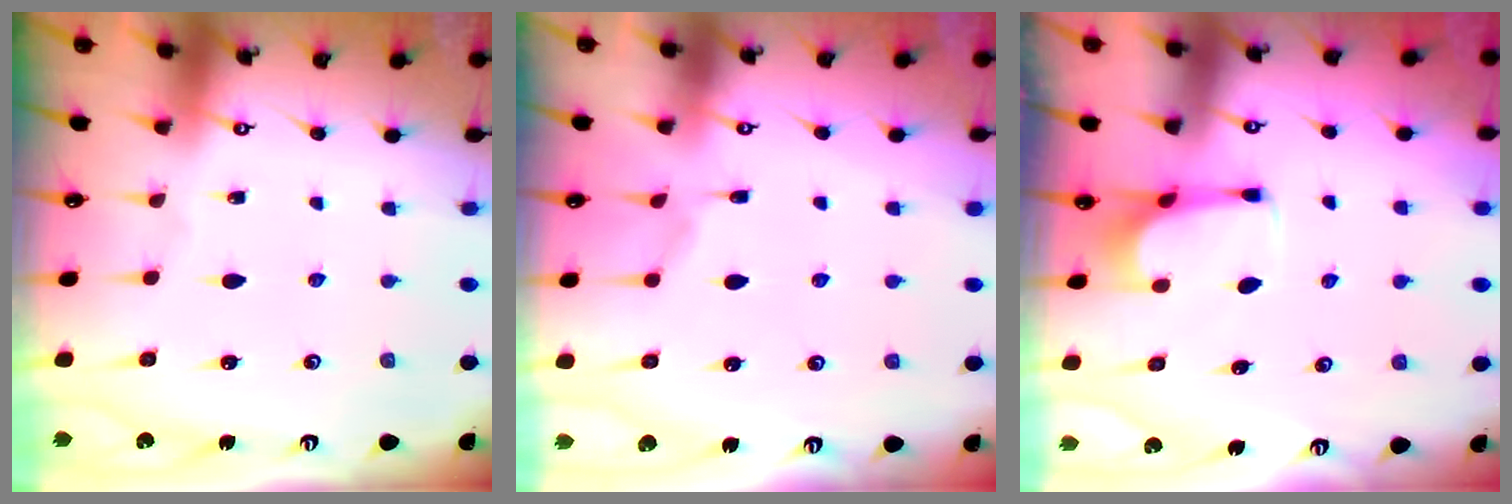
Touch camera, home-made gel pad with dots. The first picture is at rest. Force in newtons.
{"total": 2.4, "press": 2.2, "slide": 1.1}
{"total": 1.6, "press": 1.6, "slide": 0.2}